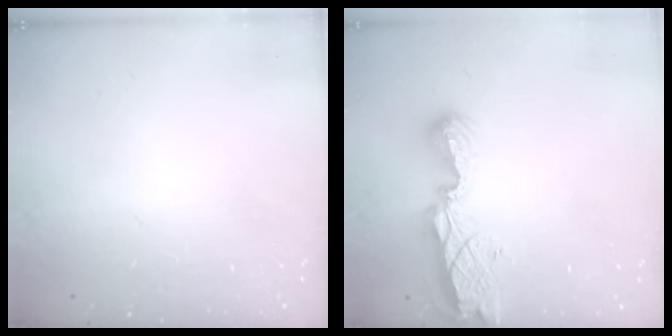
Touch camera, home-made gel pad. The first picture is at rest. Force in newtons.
{"total": 8.1, "press": 8.1, "slide": 0.7}